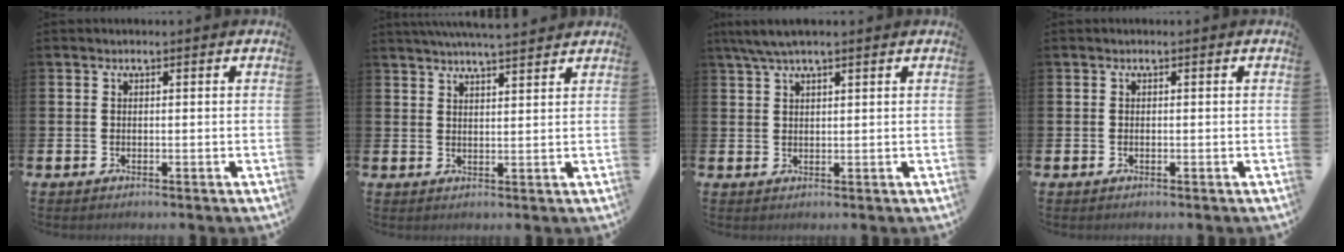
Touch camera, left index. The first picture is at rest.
{"total": 4.7, "force": [4.5, -0.2, 1.1], "torque": [-0.032, -0.015, 0.083]}
{"total": 3.7, "force": [2.9, 0.7, 2.3], "torque": [-0.058, 0.004, 0.054]}
{"total": 0.0}